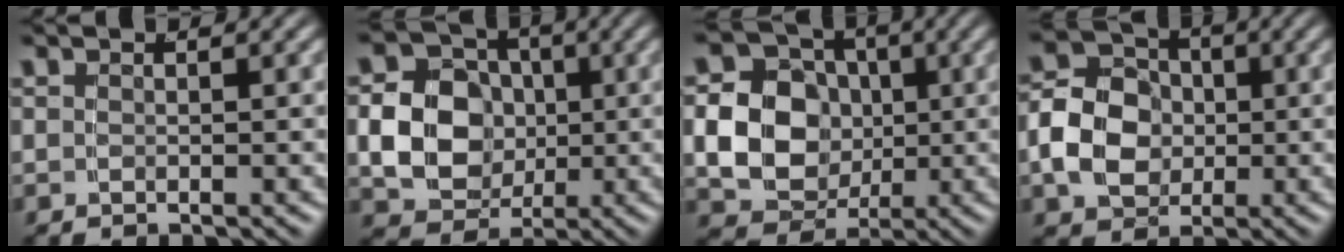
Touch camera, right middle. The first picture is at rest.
{"total": 12.4, "force": [0.2, 11.0, 5.7], "torque": [-0.114, -0.021, -0.002]}
{"total": 14.1, "force": [0.6, 12.5, 6.6], "torque": [-0.138, -0.027, 0.004]}
{"total": 8.8, "force": [-0.5, 7.5, 4.6], "torque": [-0.087, -0.008, -0.012]}